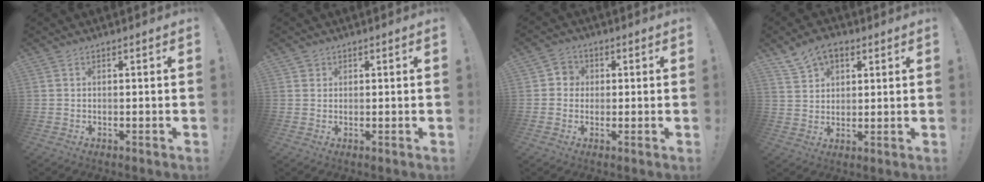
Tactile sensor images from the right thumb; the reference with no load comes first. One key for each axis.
{"total": 1.5, "fx": 0.9, "fy": 1.2, "fz": 0.2, "tx": 0.003, "ty": -0.002, "tz": 0.016}
{"total": 4.0, "fx": -0.4, "fy": 3.8, "fz": 1.1, "tx": -0.011, "ty": 0.008, "tz": -0.009}
{"total": 8.2, "fx": 5.2, "fy": 5.2, "fz": 3.6, "tx": -0.058, "ty": -0.021, "tz": 0.099}